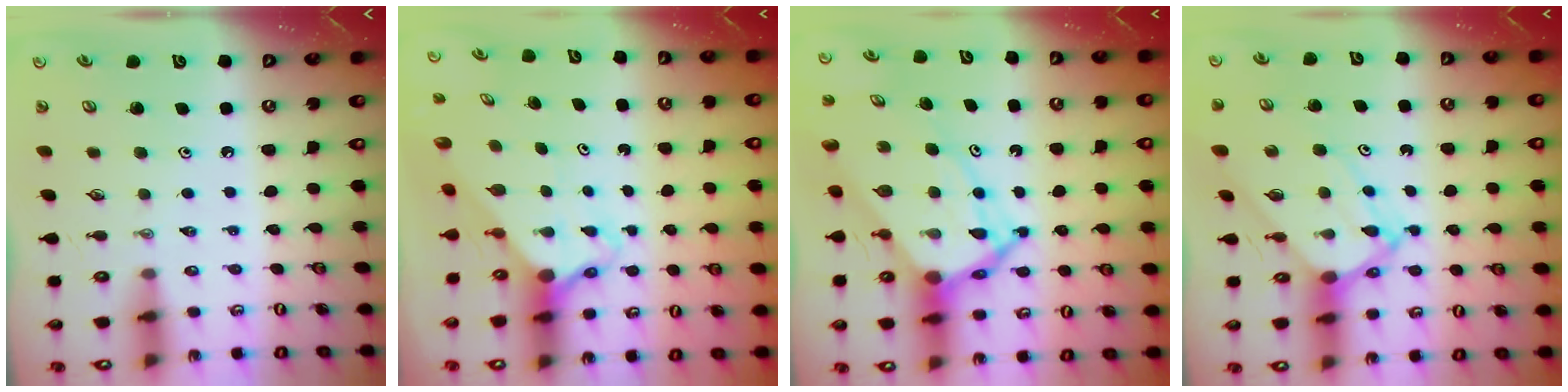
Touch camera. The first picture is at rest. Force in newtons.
{"total": 3.0, "press": 3.0, "slide": 0.2}
{"total": 13.1, "press": 13.1, "slide": 1.4}
{"total": 7.1, "press": 7.1, "slide": 0.8}